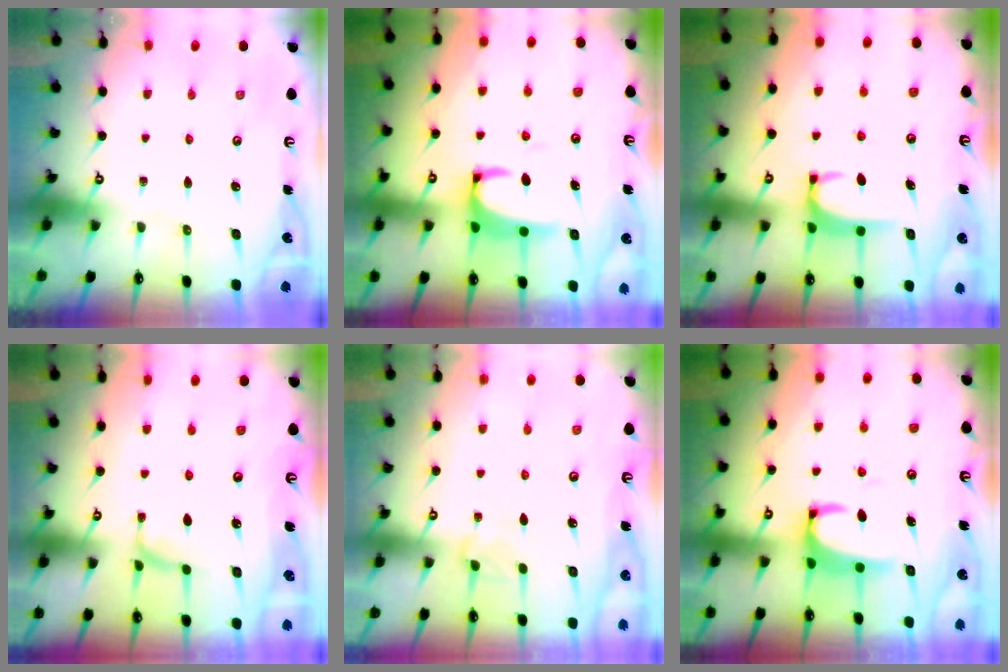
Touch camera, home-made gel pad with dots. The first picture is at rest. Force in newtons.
{"total": 2.1, "press": 1.9, "slide": 0.9}
{"total": 1.9, "press": 1.8, "slide": 0.5}
{"total": 0.9, "press": 0.4, "slide": 0.8}
{"total": 2.5, "press": 2.5, "slide": 0.5}
{"total": 2.1, "press": 1.9, "slide": 0.9}